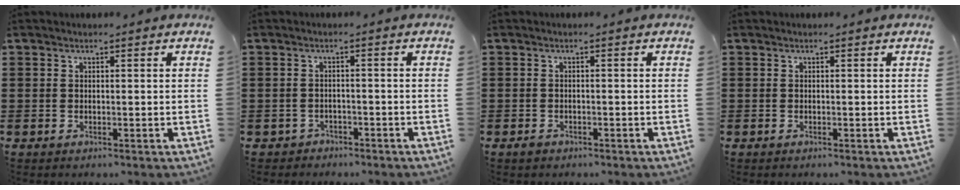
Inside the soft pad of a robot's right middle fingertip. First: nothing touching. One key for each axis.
{"total": 1.5, "fx": -1.3, "fy": 0.6, "fz": -0.2, "tx": -0.004, "ty": 0.004, "tz": -0.032}
{"total": 0.8, "fx": -0.6, "fy": 0.5, "fz": 0.3, "tx": -0.007, "ty": 0.000, "tz": -0.014}
{"total": 0.0}